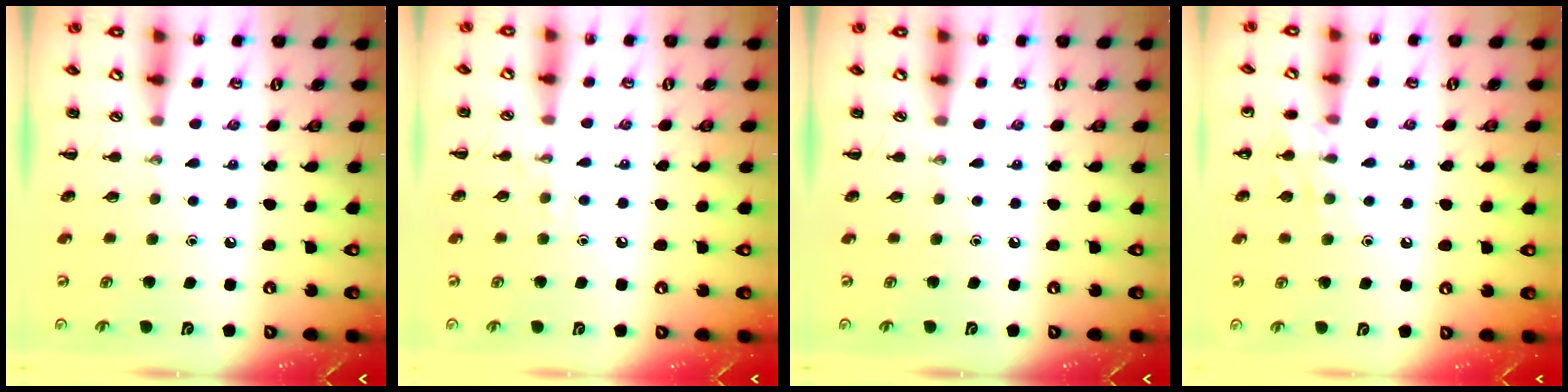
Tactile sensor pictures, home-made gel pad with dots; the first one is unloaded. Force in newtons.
{"total": 5.0, "press": 4.9, "slide": 1.2}
{"total": 0.0}
{"total": 8.7, "press": 8.6, "slide": 1.4}